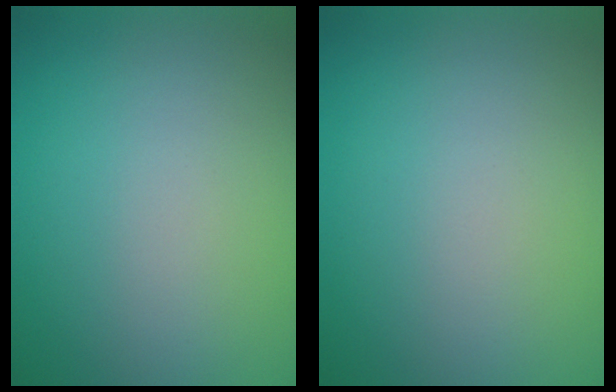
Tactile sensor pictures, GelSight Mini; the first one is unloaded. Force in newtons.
{"total": 0.0}